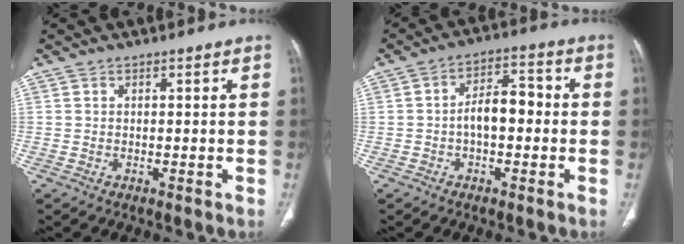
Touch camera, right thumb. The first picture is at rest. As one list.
[{"total": 7.5, "force": [-0.9, 4.1, 6.2], "torque": [-0.089, 0.031, -0.022]}]